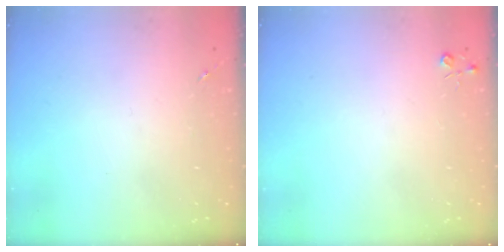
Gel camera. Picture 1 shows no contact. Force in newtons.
{"total": 3.0, "press": 3.0, "slide": 0.4}